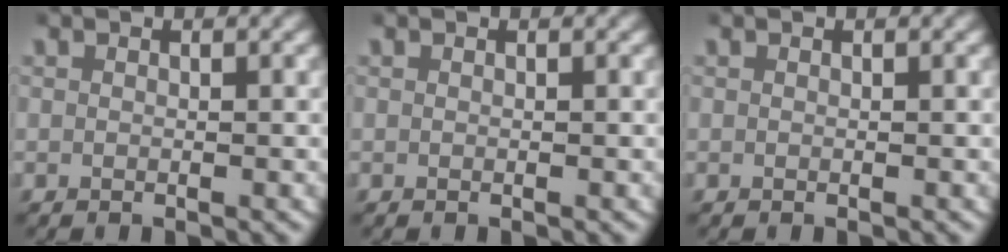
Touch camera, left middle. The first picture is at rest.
{"total": 0.0}
{"total": 0.0}